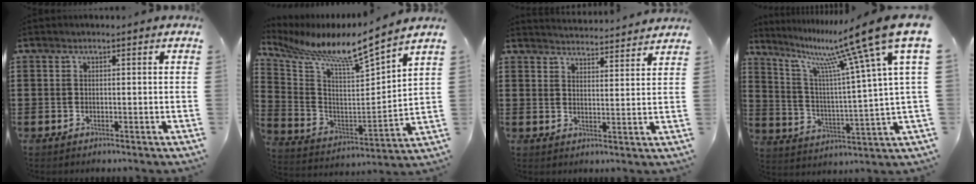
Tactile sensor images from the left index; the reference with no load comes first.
{"total": 7.3, "force": [6.5, -0.6, 3.3], "torque": [-0.099, -0.061, 0.095]}
{"total": 3.7, "force": [3.7, -0.5, -0.2], "torque": [-0.008, -0.025, 0.065]}
{"total": 15.0, "force": [10.1, 0.8, 11.0], "torque": [-0.218, -0.059, 0.155]}